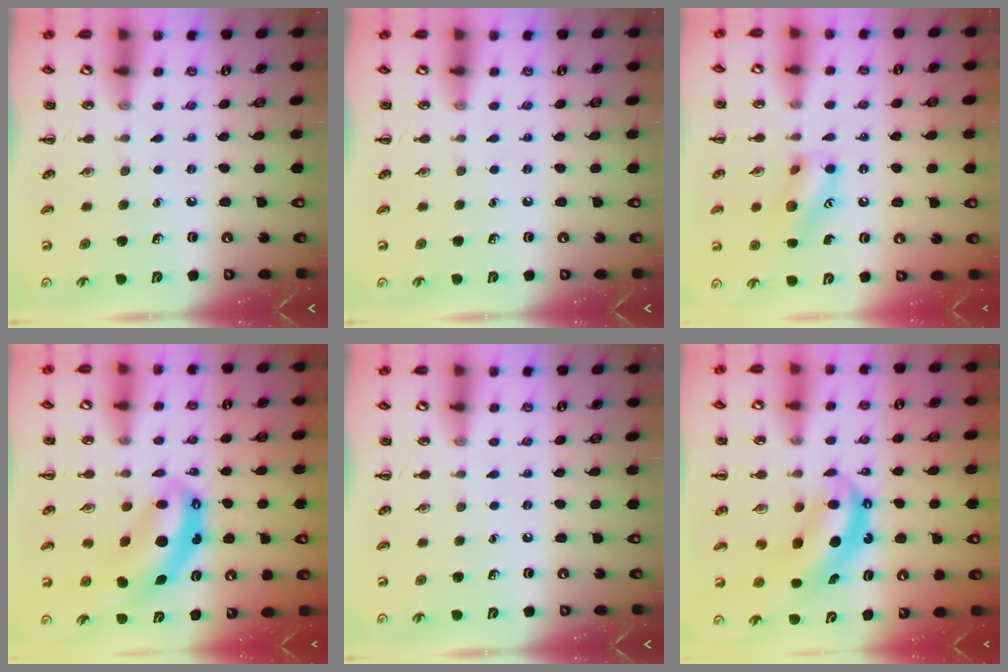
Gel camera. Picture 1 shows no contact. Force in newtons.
{"total": 0.0}
{"total": 12.7, "press": 12.6, "slide": 1.4}
{"total": 8.3, "press": 8.0, "slide": 2.1}
{"total": 0.0}
{"total": 6.4, "press": 6.3, "slide": 1.0}